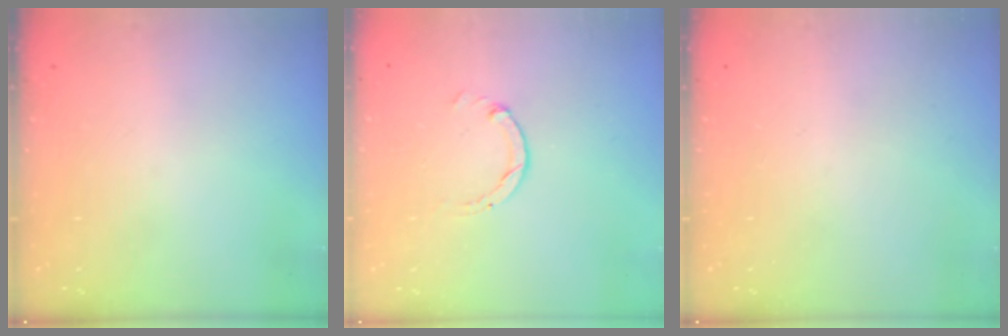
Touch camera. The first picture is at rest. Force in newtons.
{"total": 0.0}
{"total": 0.0}